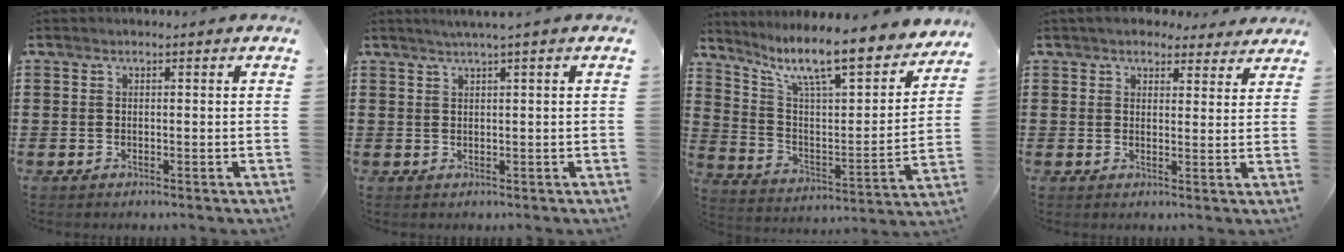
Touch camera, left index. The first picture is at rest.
{"total": 1.4, "force": [0.8, -0.4, 1.1], "torque": [-0.018, -0.001, 0.014]}
{"total": 11.1, "force": [8.9, 1.6, 6.4], "torque": [-0.144, -0.063, 0.145]}
{"total": 4.1, "force": [3.7, 1.6, 1.0], "torque": [-0.023, -0.007, 0.068]}